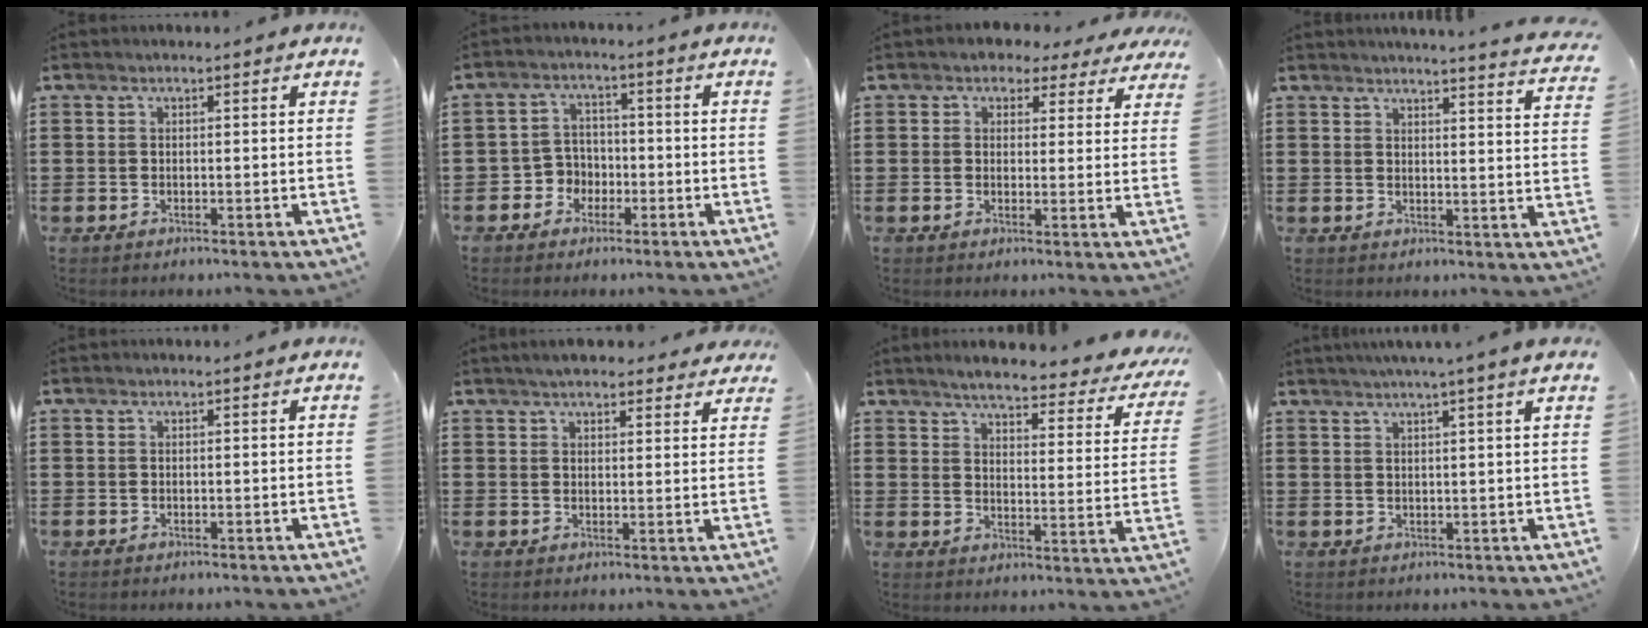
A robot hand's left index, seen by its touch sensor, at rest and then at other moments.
{"total": 3.8, "force": [-1.9, 3.2, 0.8], "torque": [-0.027, 0.009, -0.042]}
{"total": 2.7, "force": [2.0, 1.8, 0.6], "torque": [-0.016, 0.002, 0.033]}
{"total": 3.6, "force": [3.4, -0.8, 0.8], "torque": [-0.022, -0.025, 0.055]}
{"total": 0.0}
{"total": 4.0, "force": [3.7, 0.9, 1.4], "torque": [-0.037, -0.001, 0.068]}
{"total": 4.8, "force": [4.2, 0.2, 2.3], "torque": [-0.057, -0.032, 0.064]}
{"total": 2.6, "force": [2.0, -1.0, 1.4], "torque": [-0.029, -0.003, 0.033]}